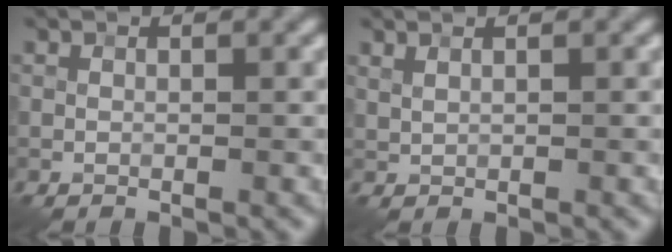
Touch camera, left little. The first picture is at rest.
{"total": 0.8, "force": [0.8, 0.1, 0.4], "torque": [-0.012, -0.001, 0.017]}